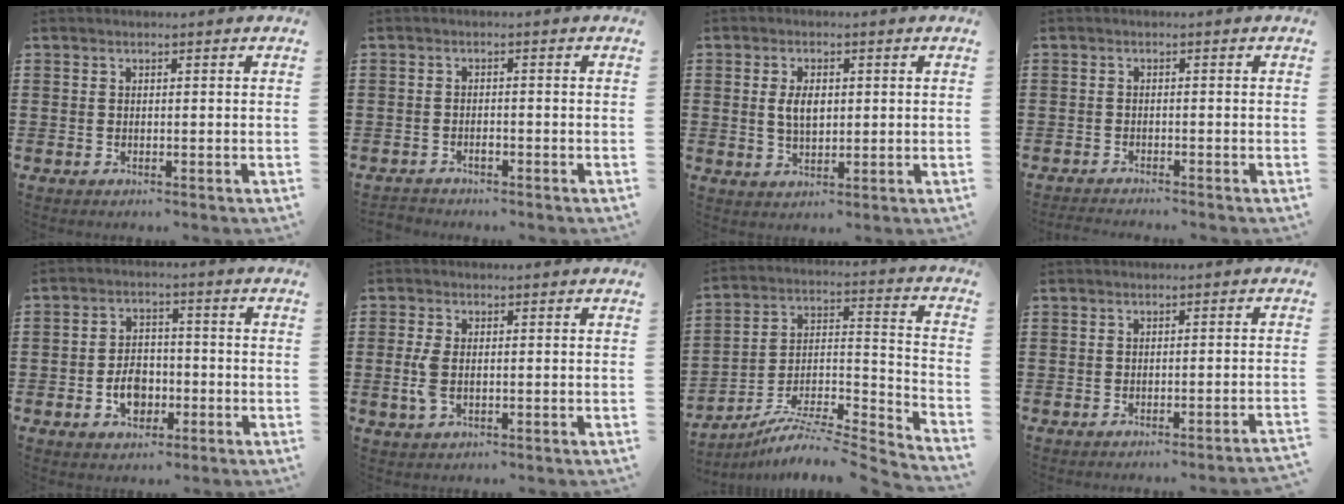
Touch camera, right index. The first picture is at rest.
{"total": 1.2, "force": [-1.1, 0.4, 0.3], "torque": [-0.010, -0.001, -0.021]}
{"total": 4.1, "force": [0.4, 2.2, 3.4], "torque": [-0.061, 0.005, 0.004]}
{"total": 1.3, "force": [-1.3, -0.1, -0.1], "torque": [-0.001, 0.002, -0.028]}
{"total": 5.1, "force": [-1.7, 3.7, 3.1], "torque": [-0.043, 0.001, -0.033]}
{"total": 4.0, "force": [-0.3, 2.2, 3.3], "torque": [-0.092, -0.005, -0.013]}
{"total": 6.4, "force": [-5.7, 0.9, 2.8], "torque": [-0.047, -0.006, -0.116]}
{"total": 1.3, "force": [-1.1, -0.3, 0.5], "torque": [-0.008, 0.000, -0.022]}